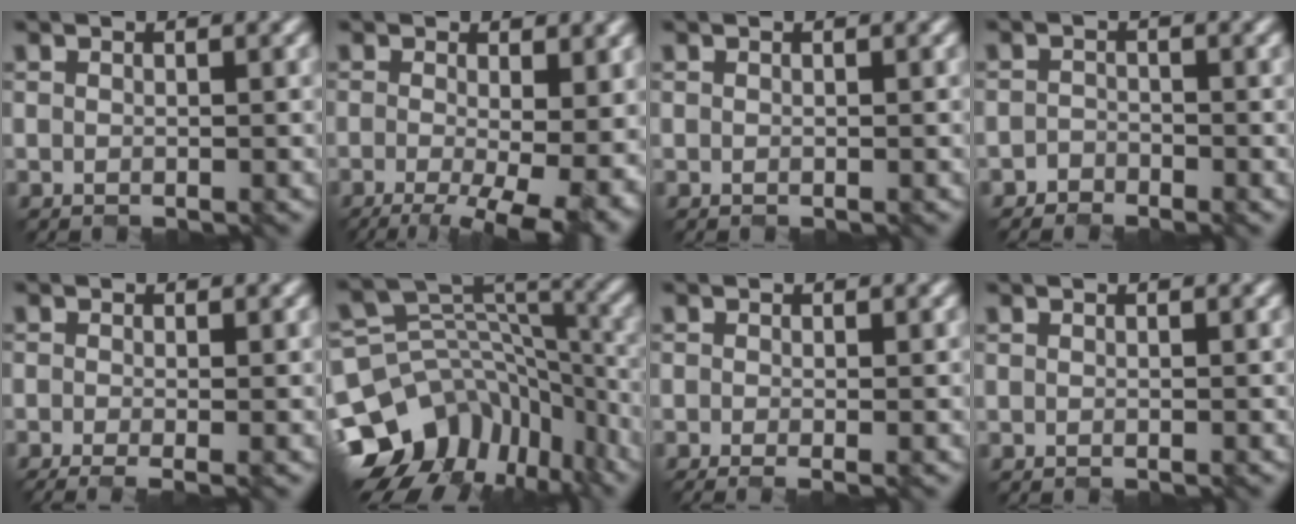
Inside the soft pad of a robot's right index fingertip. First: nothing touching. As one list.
[{"total": 9.6, "force": [-2.2, 3.3, 8.7], "torque": [-0.109, -0.019, -0.021]}, {"total": 0.0}, {"total": 1.2, "force": [-1.1, 0.6, 0.0], "torque": [0.005, 0.002, -0.023]}, {"total": 2.7, "force": [-1.1, 0.7, 2.4], "torque": [-0.039, -0.017, -0.018]}, {"total": 13.2, "force": [-8.0, 8.6, 6.0], "torque": [-0.137, 0.021, -0.127]}, {"total": 1.1, "force": [-0.5, 0.0, 1.0], "torque": [-0.019, -0.011, -0.011]}, {"total": 0.0}]